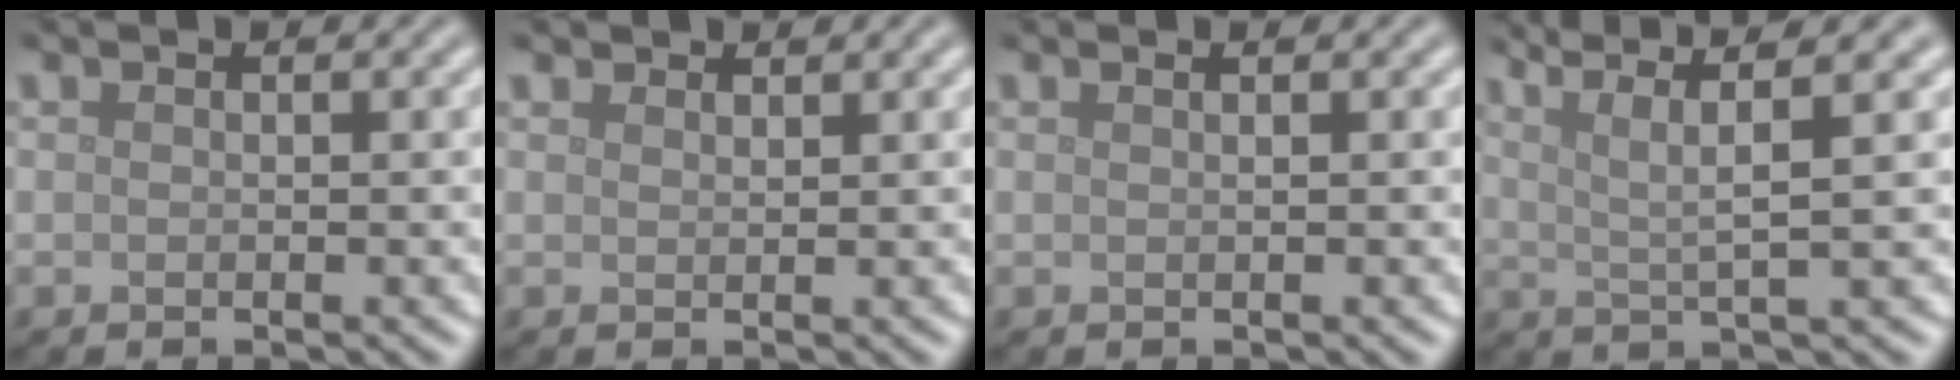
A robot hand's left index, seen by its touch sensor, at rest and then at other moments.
{"total": 1.3, "force": [1.2, 0.3, 0.2], "torque": [-0.008, -0.002, 0.016]}
{"total": 1.2, "force": [0.5, 0.5, 0.9], "torque": [-0.006, 0.001, -0.002]}
{"total": 5.8, "force": [3.7, 0.7, 4.4], "torque": [-0.086, 0.014, 0.062]}